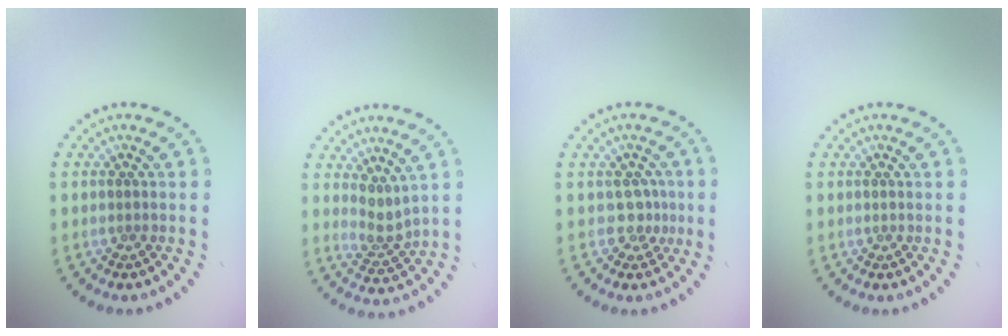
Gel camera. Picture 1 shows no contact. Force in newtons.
{"total": 2.3, "press": 1.6, "slide": 1.6}
{"total": 1.6, "press": 1.2, "slide": 1.0}
{"total": 0.0}